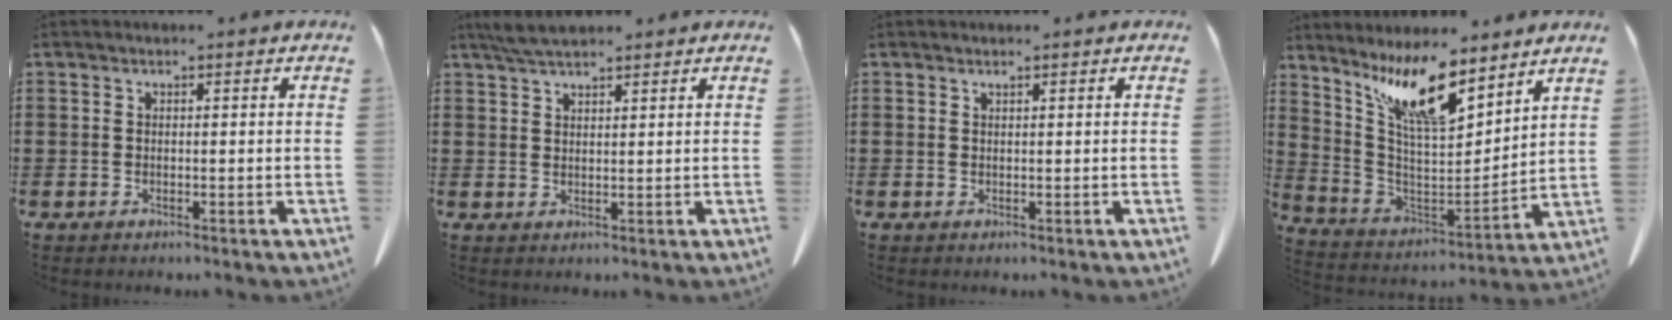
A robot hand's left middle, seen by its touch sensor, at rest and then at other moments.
{"total": 3.1, "force": [2.7, 0.5, 1.4], "torque": [-0.035, -0.001, 0.050]}
{"total": 0.7, "force": [0.6, 0.0, 0.3], "torque": [-0.009, -0.003, 0.013]}
{"total": 11.9, "force": [8.8, 2.6, 7.5], "torque": [-0.171, -0.035, 0.158]}